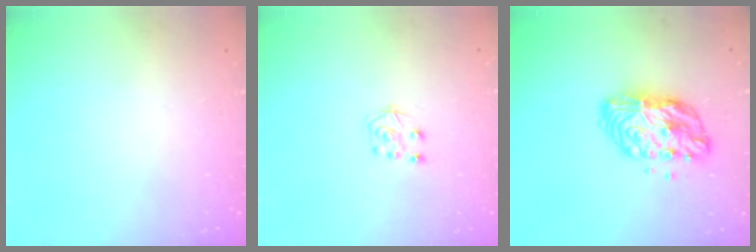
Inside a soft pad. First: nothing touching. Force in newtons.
{"total": 5.7, "press": 5.7, "slide": 0.5}
{"total": 11.1, "press": 11.1, "slide": 0.8}